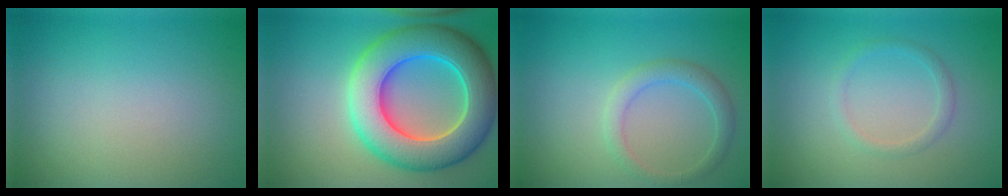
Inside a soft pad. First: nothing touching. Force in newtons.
{"total": 10.8, "press": 10.8, "slide": 0.4}
{"total": 2.2, "press": 2.2, "slide": 0.1}
{"total": 1.3, "press": 1.3, "slide": 0.1}